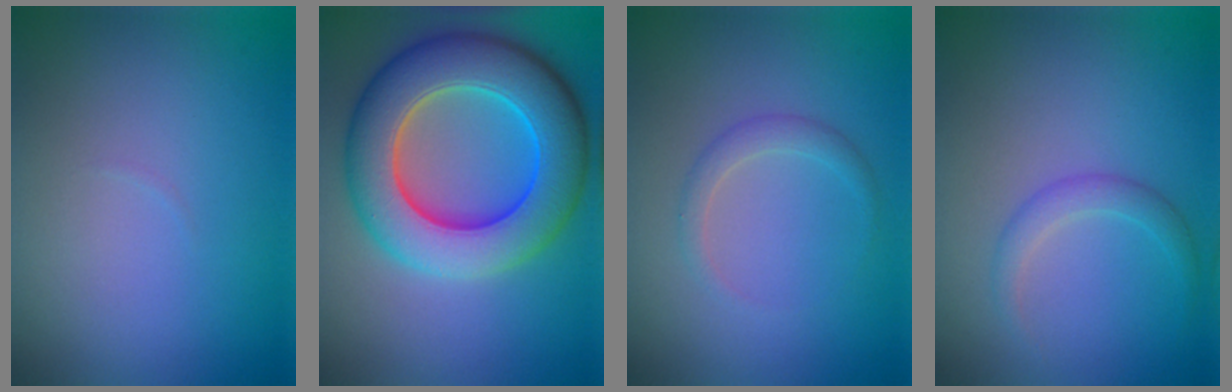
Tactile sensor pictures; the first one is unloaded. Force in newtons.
{"total": 11.0, "press": 11.0, "slide": 0.5}
{"total": 1.5, "press": 1.5, "slide": 0.1}
{"total": 1.7, "press": 1.7, "slide": 0.1}